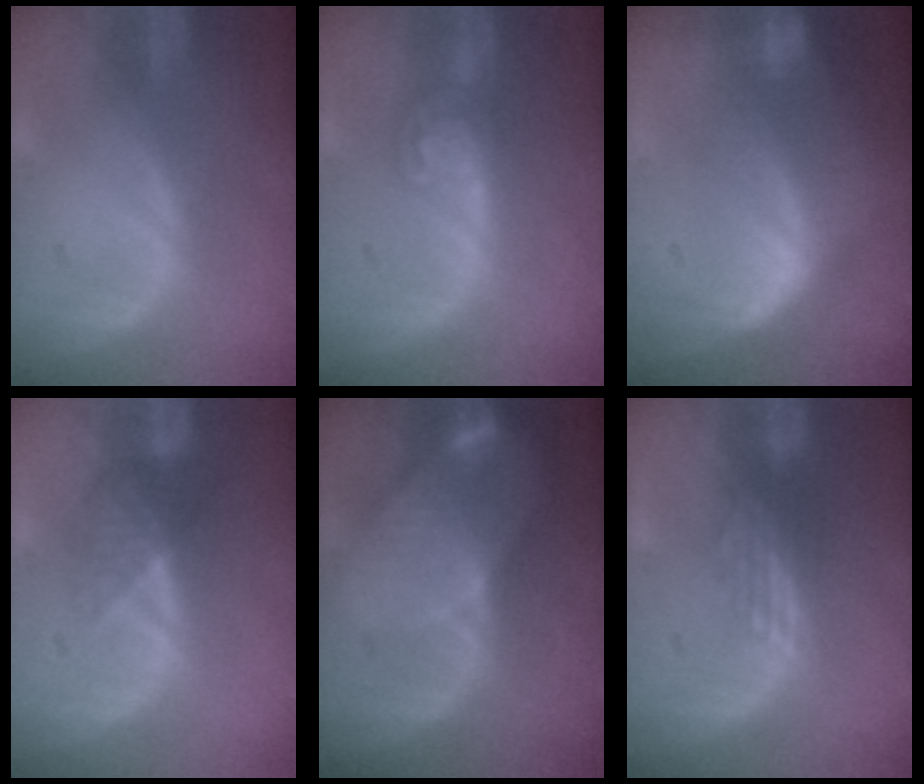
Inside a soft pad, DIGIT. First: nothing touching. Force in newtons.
{"total": 5.1, "press": 4.4, "slide": 2.5}
{"total": 7.1, "press": 6.5, "slide": 2.8}
{"total": 4.0, "press": 3.7, "slide": 1.6}
{"total": 8.5, "press": 7.5, "slide": 3.8}
{"total": 2.9, "press": 2.4, "slide": 1.6}